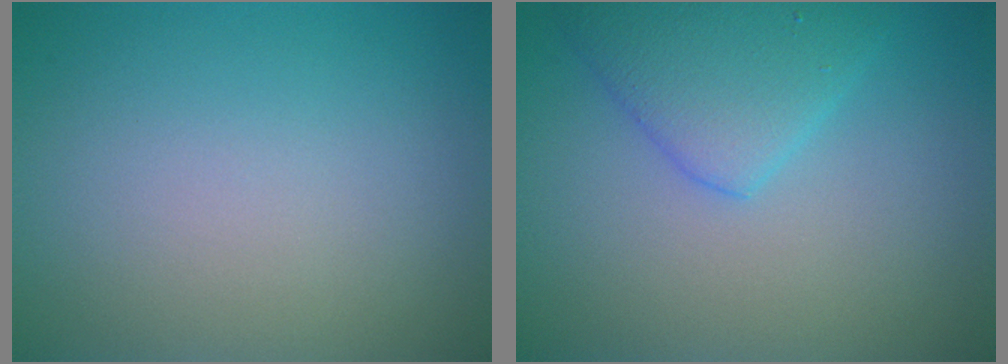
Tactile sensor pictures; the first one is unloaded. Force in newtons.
{"total": 4.0, "press": 4.0, "slide": 0.2}